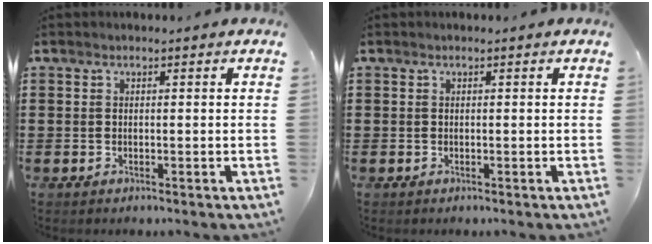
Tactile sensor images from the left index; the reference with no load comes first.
{"total": 0.0}